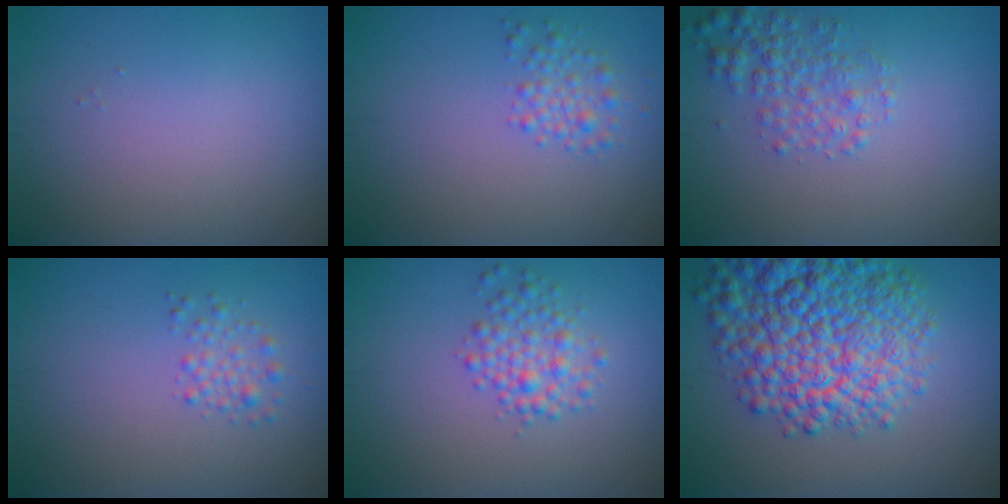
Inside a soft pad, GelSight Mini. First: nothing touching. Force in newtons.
{"total": 1.8, "press": 1.8, "slide": 0.1}
{"total": 2.9, "press": 2.9, "slide": 0.1}
{"total": 1.5, "press": 1.5, "slide": 0.1}
{"total": 2.7, "press": 2.7, "slide": 0.1}
{"total": 11.7, "press": 11.7, "slide": 0.6}